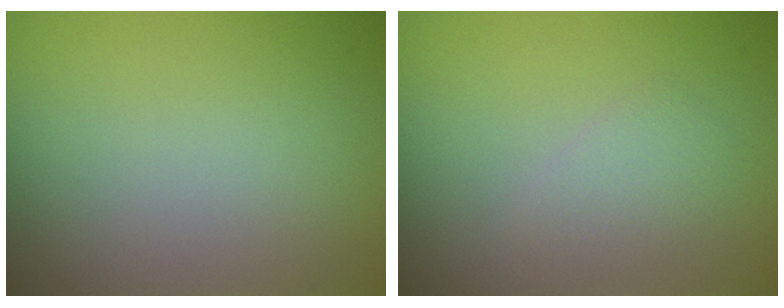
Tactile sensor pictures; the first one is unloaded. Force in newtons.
{"total": 1.6, "press": 1.6, "slide": 0.0}